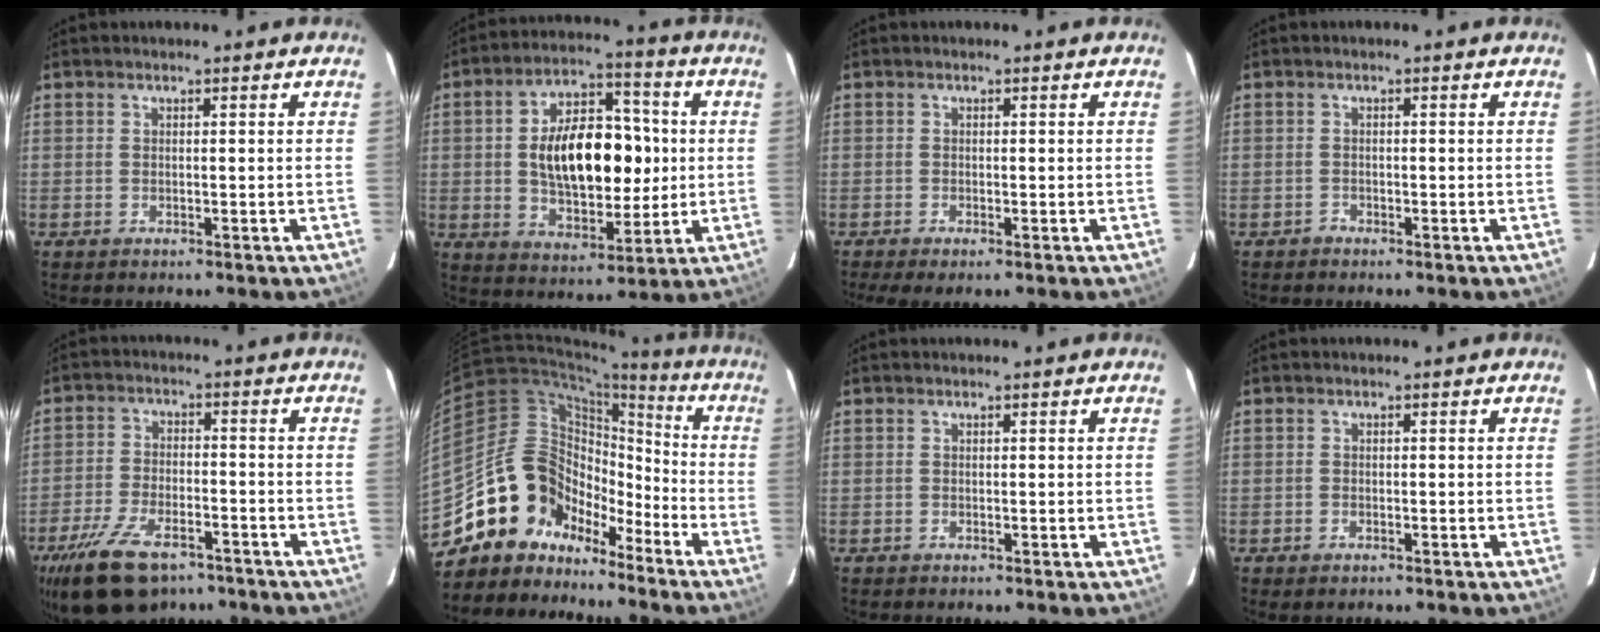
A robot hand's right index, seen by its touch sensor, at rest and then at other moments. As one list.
[{"total": 17.0, "force": [0.7, 9.5, 14.0], "torque": [-0.244, 0.024, 0.020]}, {"total": 2.5, "force": [-1.6, 0.3, 1.9], "torque": [-0.043, -0.009, -0.029]}, {"total": 0.8, "force": [-0.7, 0.4, -0.2], "torque": [0.003, 0.005, -0.015]}, {"total": 15.0, "force": [-10.3, 7.2, 8.3], "torque": [-0.190, -0.019, -0.178]}, {"total": 15.0, "force": [-10.4, 10.2, 3.9], "torque": [-0.078, 0.047, -0.183]}, {"total": 0.0}, {"total": 1.0, "force": [-0.7, 0.6, 0.4], "torque": [-0.007, -0.002, -0.014]}]